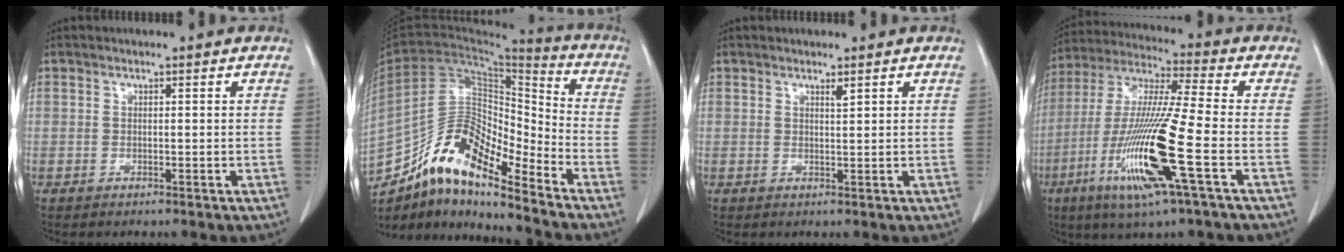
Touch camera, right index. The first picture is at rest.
{"total": 14.5, "force": [-11.3, 3.7, 8.2], "torque": [-0.148, 0.042, -0.202]}
{"total": 0.9, "force": [0.6, 0.0, 0.6], "torque": [-0.011, -0.006, 0.011]}
{"total": 17.3, "force": [-5.8, -0.1, 16.3], "torque": [-0.341, -0.022, -0.114]}